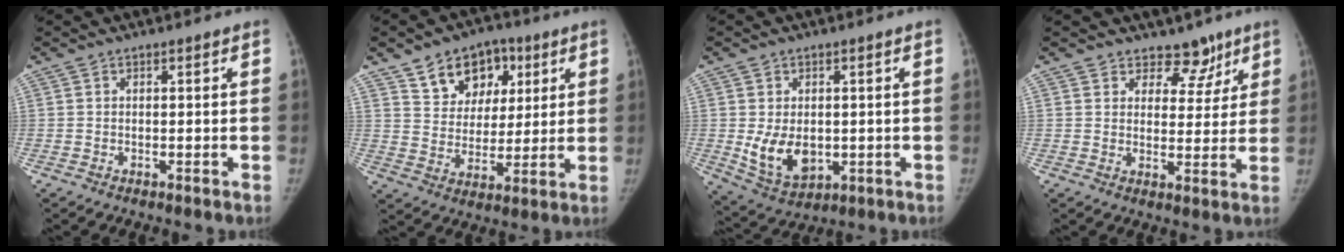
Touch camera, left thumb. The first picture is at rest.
{"total": 12.7, "force": [6.5, 9.5, 5.4], "torque": [-0.040, -0.018, 0.108]}
{"total": 8.8, "force": [-0.8, 6.2, 6.2], "torque": [-0.085, -0.013, 0.007]}
{"total": 6.3, "force": [4.6, 4.2, 1.0], "torque": [0.031, -0.025, 0.063]}